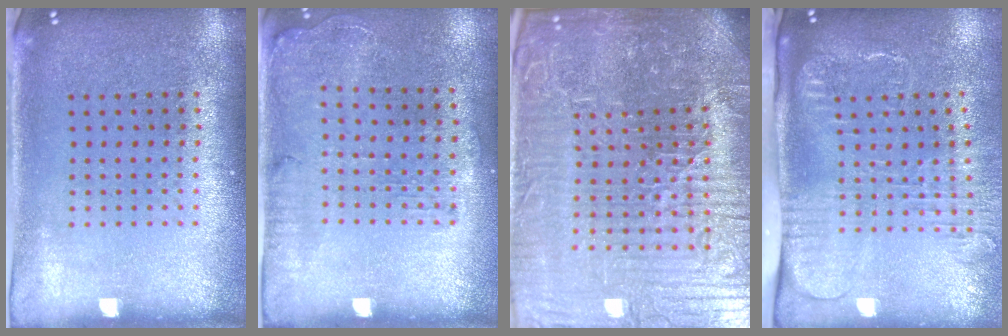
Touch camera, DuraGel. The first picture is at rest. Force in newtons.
{"total": 1.3, "press": 1.2, "slide": 0.5}
{"total": 7.4, "press": 6.7, "slide": 3.1}
{"total": 2.6, "press": 2.0, "slide": 1.7}